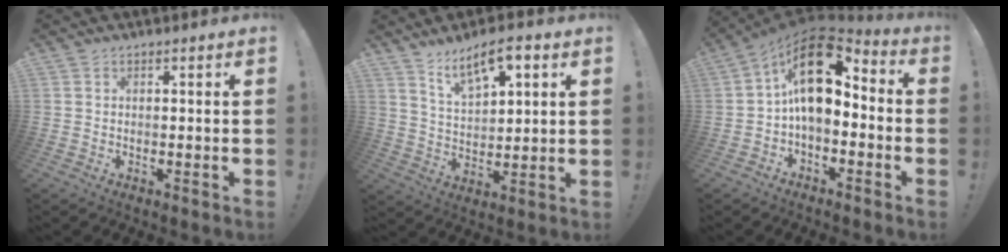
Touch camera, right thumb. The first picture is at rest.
{"total": 10.1, "force": [6.3, 4.0, 6.8], "torque": [-0.104, -0.029, 0.111]}
{"total": 16.7, "force": [4.2, 9.3, 13.2], "torque": [-0.217, -0.021, 0.078]}